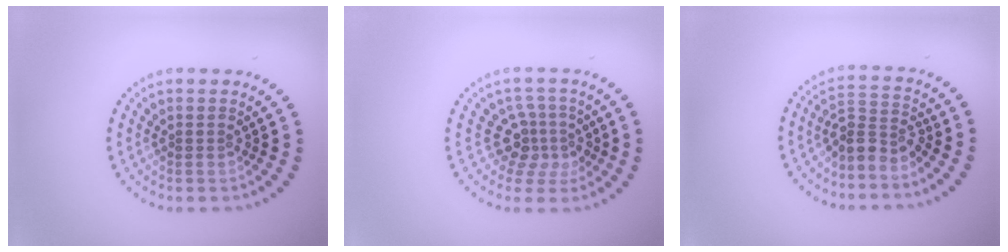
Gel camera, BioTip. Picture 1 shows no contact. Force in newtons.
{"total": 3.3, "press": 2.4, "slide": 2.3}
{"total": 2.7, "press": 2.1, "slide": 1.8}